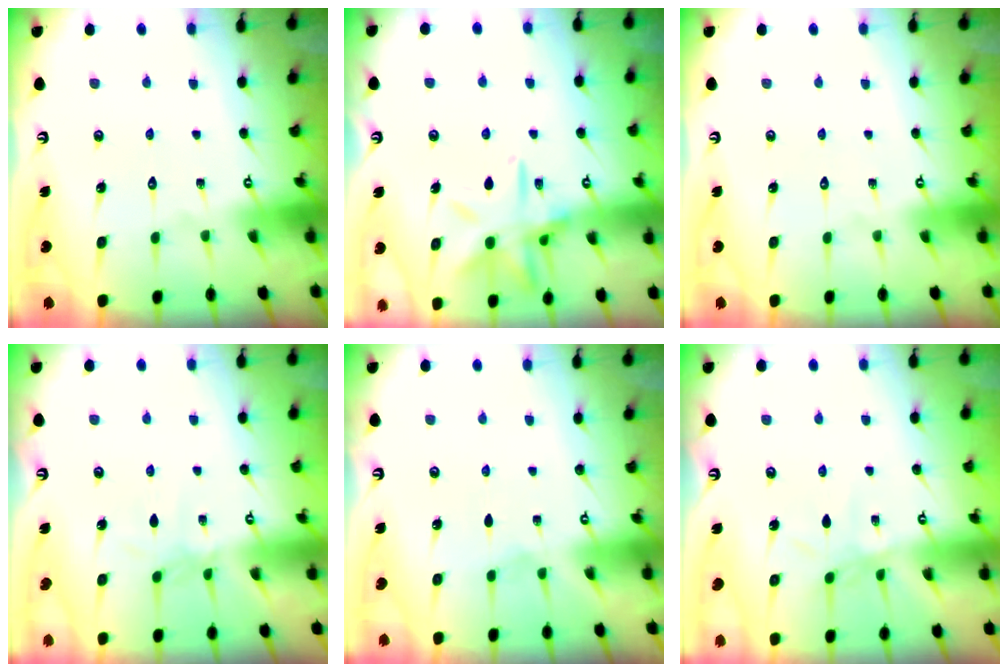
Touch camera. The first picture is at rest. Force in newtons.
{"total": 14.4, "press": 14.4, "slide": 1.1}
{"total": 0.0}
{"total": 2.7, "press": 2.6, "slide": 0.5}
{"total": 4.3, "press": 3.4, "slide": 2.5}
{"total": 2.8, "press": 2.8, "slide": 0.2}